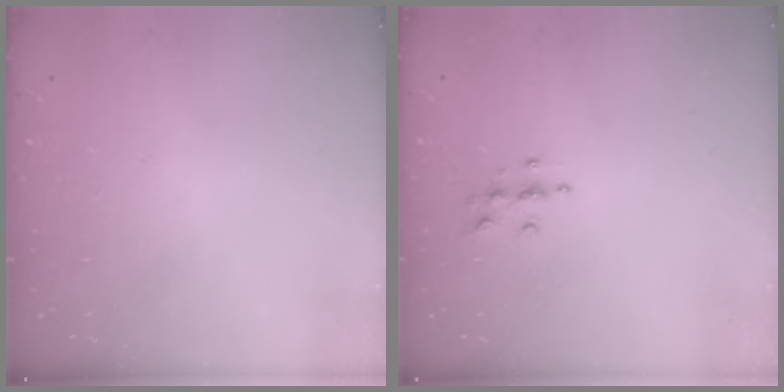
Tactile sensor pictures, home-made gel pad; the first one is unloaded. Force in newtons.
{"total": 3.8, "press": 3.8, "slide": 0.5}